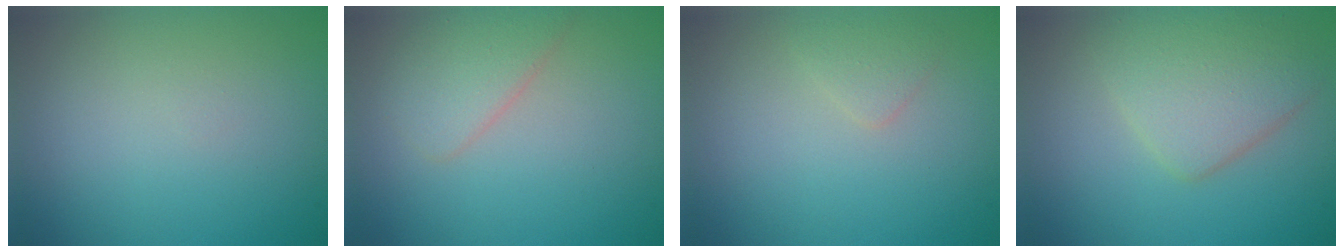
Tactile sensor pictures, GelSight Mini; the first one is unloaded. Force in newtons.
{"total": 2.6, "press": 2.6, "slide": 0.1}
{"total": 1.1, "press": 1.1, "slide": 0.0}
{"total": 4.4, "press": 4.4, "slide": 0.1}